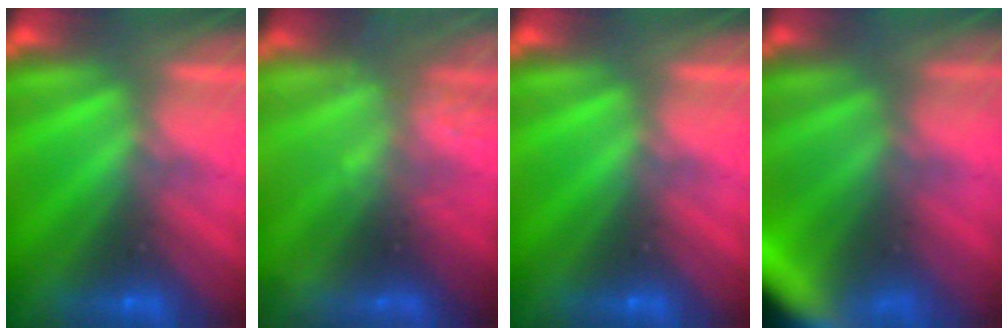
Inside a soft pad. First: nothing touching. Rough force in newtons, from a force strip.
{"total": 2.3}
{"total": 0.0}
{"total": 6.1}